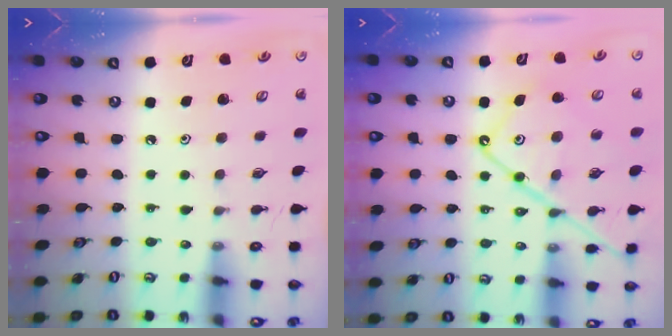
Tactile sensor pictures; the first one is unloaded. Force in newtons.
{"total": 15.1, "press": 15.0, "slide": 1.4}